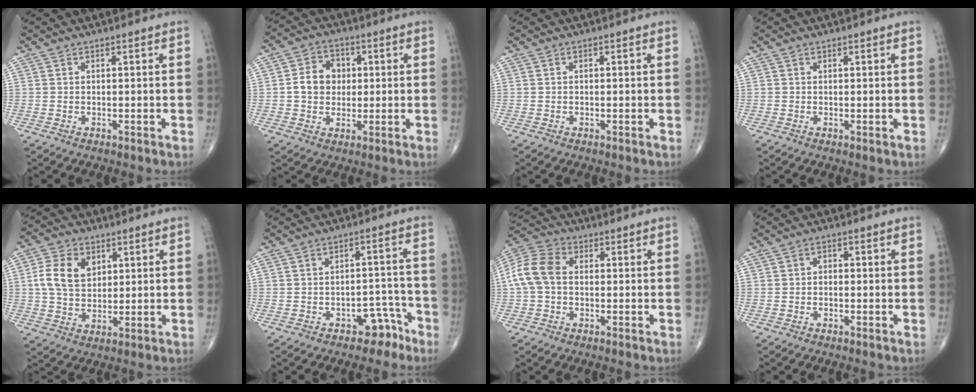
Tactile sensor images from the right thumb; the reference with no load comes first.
{"total": 7.4, "force": [0.4, 6.2, 4.1], "torque": [-0.045, 0.010, 0.002]}
{"total": 0.0}
{"total": 0.0}
{"total": 9.1, "force": [2.4, 6.4, 5.9], "torque": [-0.102, -0.003, 0.045]}
{"total": 5.2, "force": [-3.7, 3.2, 1.9], "torque": [-0.002, 0.052, -0.048]}
{"total": 9.1, "force": [0.0, 6.5, 6.4], "torque": [-0.134, 0.027, -0.009]}
{"total": 1.4, "force": [-0.2, 1.0, 0.9], "torque": [-0.005, 0.007, -0.008]}